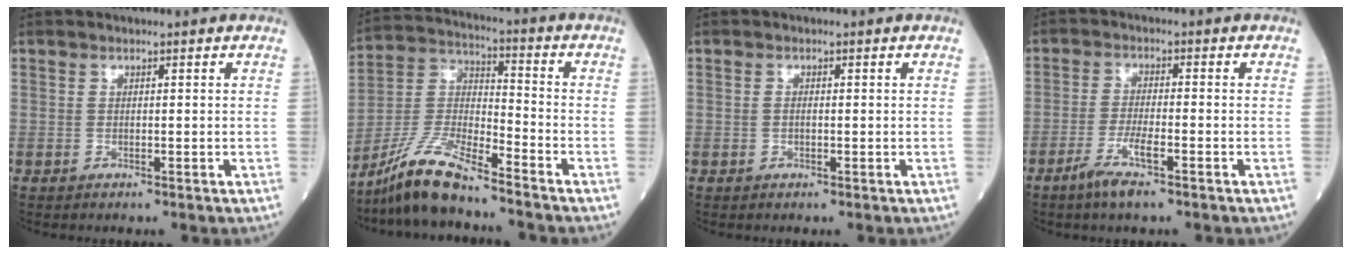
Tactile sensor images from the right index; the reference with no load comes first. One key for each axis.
{"total": 10.9, "fx": -9.1, "fy": 0.9, "fz": 5.9, "tx": -0.126, "ty": -0.007, "tz": -0.177}
{"total": 0.7, "fx": -0.1, "fy": 0.3, "fz": 0.6, "tx": -0.014, "ty": 0.001, "tz": -0.003}
{"total": 5.1, "fx": -3.0, "fy": 0.3, "fz": 4.0, "tx": -0.081, "ty": -0.006, "tz": -0.059}